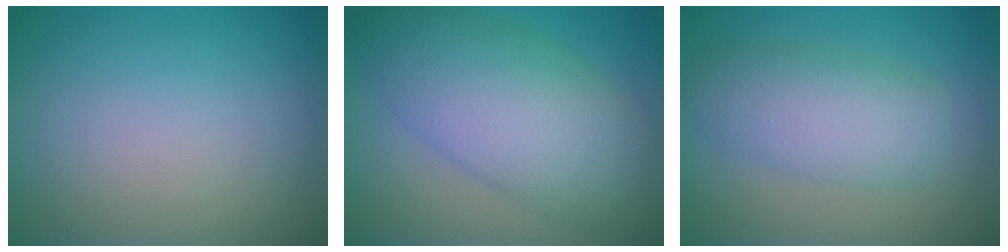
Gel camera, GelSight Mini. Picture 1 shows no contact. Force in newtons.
{"total": 9.4, "press": 9.4, "slide": 0.3}
{"total": 4.4, "press": 4.4, "slide": 0.0}